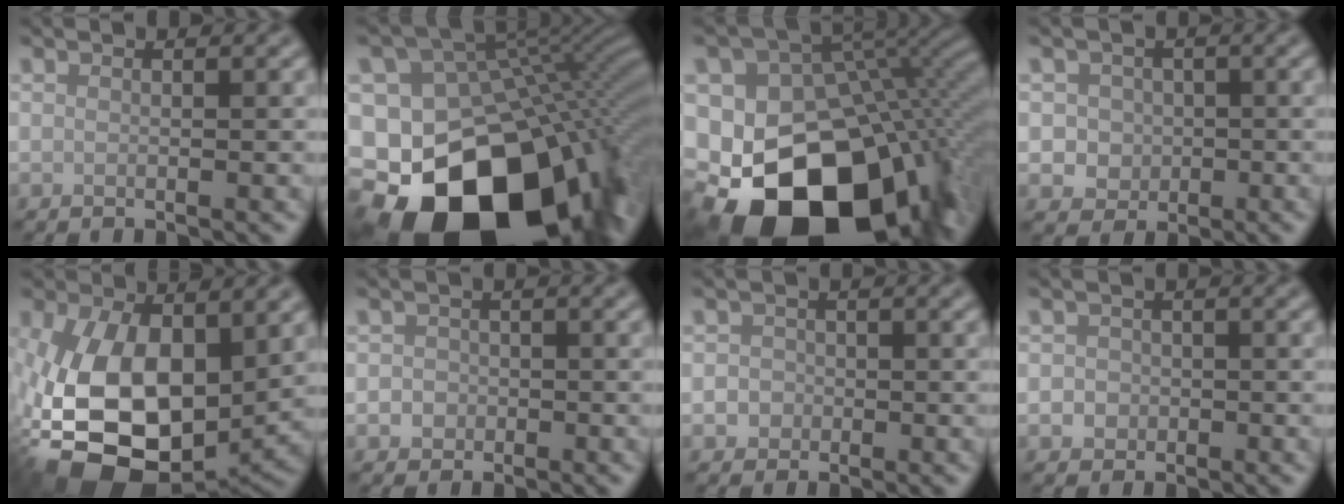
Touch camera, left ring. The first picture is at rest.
{"total": 21.8, "force": [-10.4, 15.1, 11.9], "torque": [-0.198, -0.036, -0.140]}
{"total": 19.9, "force": [-8.2, 13.6, 12.0], "torque": [-0.218, -0.037, -0.117]}
{"total": 3.1, "force": [0.0, 2.9, 1.0], "torque": [0.000, 0.005, -0.010]}
{"total": 14.2, "force": [-1.0, 8.6, 11.2], "torque": [-0.208, -0.032, -0.007]}
{"total": 1.6, "force": [-0.5, 1.5, 0.3], "torque": [0.014, 0.000, -0.014]}
{"total": 2.0, "force": [-0.6, 1.9, 0.5], "torque": [0.012, 0.006, -0.020]}
{"total": 1.8, "force": [-0.4, 1.7, 0.4], "torque": [0.011, 0.001, -0.014]}